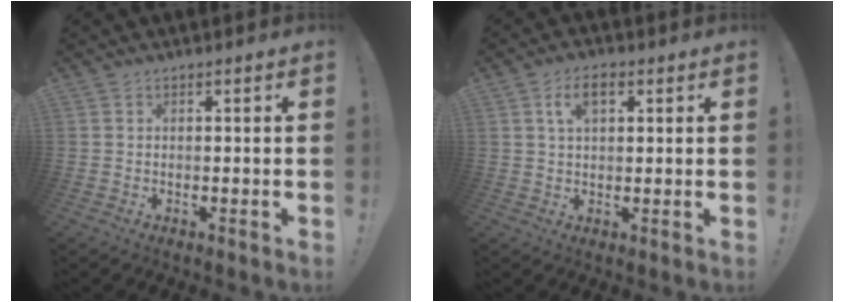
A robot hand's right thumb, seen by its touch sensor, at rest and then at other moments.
{"total": 6.4, "force": [2.5, 3.4, 4.8], "torque": [-0.083, 0.006, 0.044]}